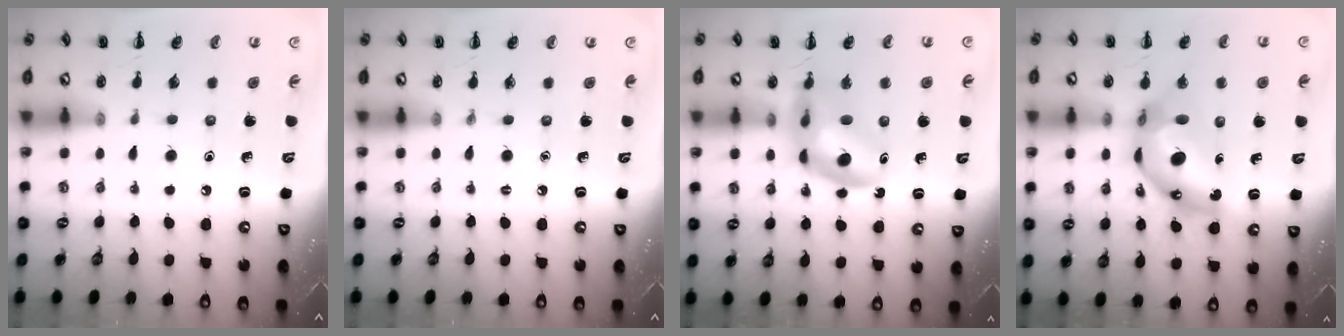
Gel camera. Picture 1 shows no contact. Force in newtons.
{"total": 0.0}
{"total": 9.4, "press": 9.0, "slide": 2.8}
{"total": 11.1, "press": 10.4, "slide": 3.9}